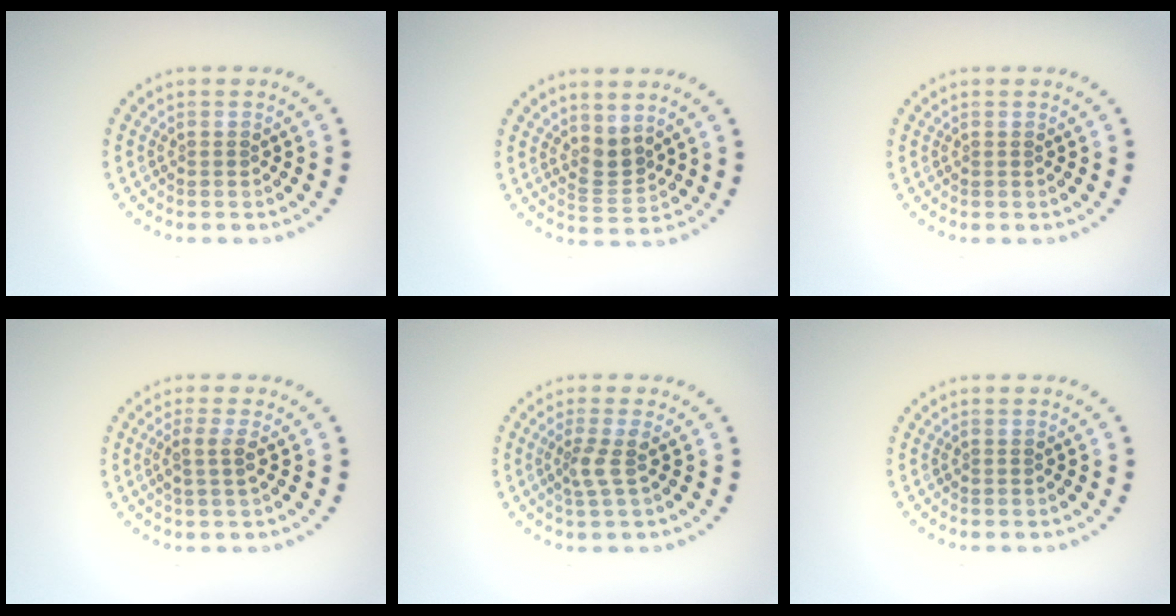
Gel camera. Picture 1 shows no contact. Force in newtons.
{"total": 2.3, "press": 1.6, "slide": 1.6}
{"total": 0.0}
{"total": 1.7, "press": 1.3, "slide": 1.0}
{"total": 1.9, "press": 1.4, "slide": 1.3}
{"total": 0.0}